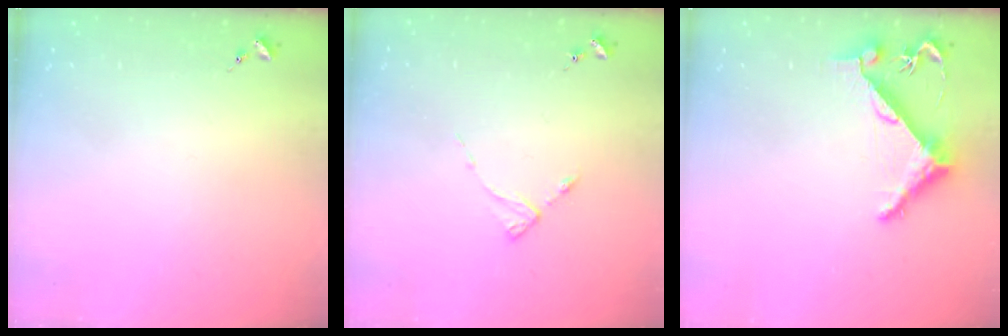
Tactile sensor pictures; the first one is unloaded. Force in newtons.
{"total": 2.9, "press": 2.8, "slide": 0.4}
{"total": 6.3, "press": 6.3, "slide": 0.6}